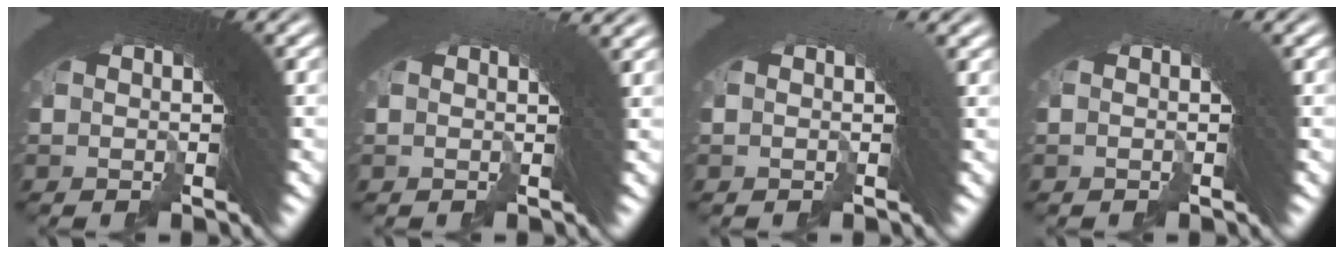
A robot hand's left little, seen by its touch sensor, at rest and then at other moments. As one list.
[{"total": 2.3, "force": [1.5, 0.0, 1.7], "torque": [-0.007, 0.021, 0.011]}, {"total": 1.2, "force": [0.3, 0.4, 1.1], "torque": [0.010, 0.023, -0.011]}, {"total": 0.8, "force": [-0.3, -0.1, 0.7], "torque": [0.013, 0.022, -0.017]}]